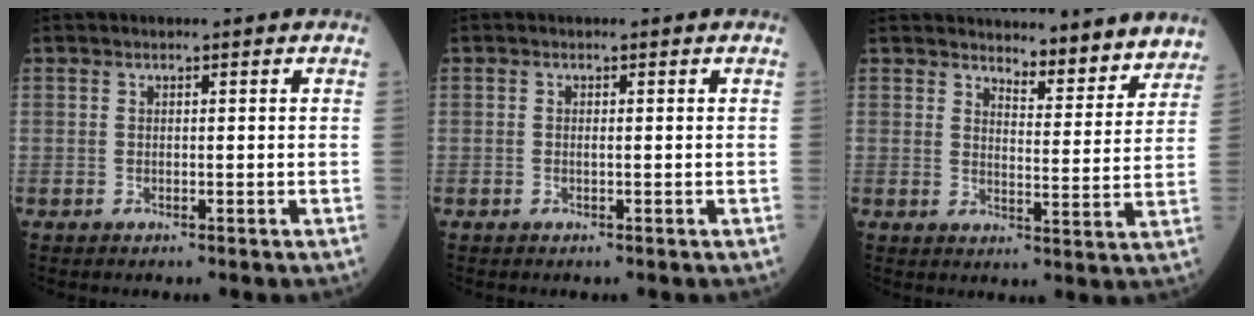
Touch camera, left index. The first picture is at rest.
{"total": 0.0}
{"total": 9.8, "force": [9.4, 2.1, 1.8], "torque": [-0.006, -0.015, 0.110]}